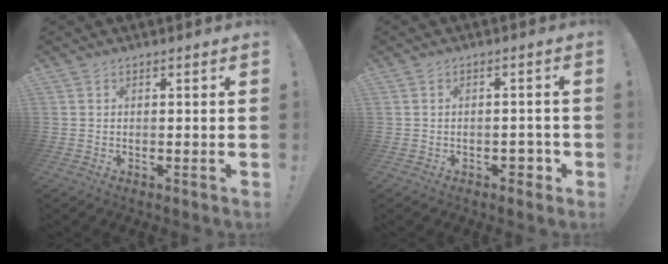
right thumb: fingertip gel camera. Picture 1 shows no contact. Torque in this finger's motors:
{"motor_torque": [0.42, 0.18, 0.38, -0.47, 0.05]}